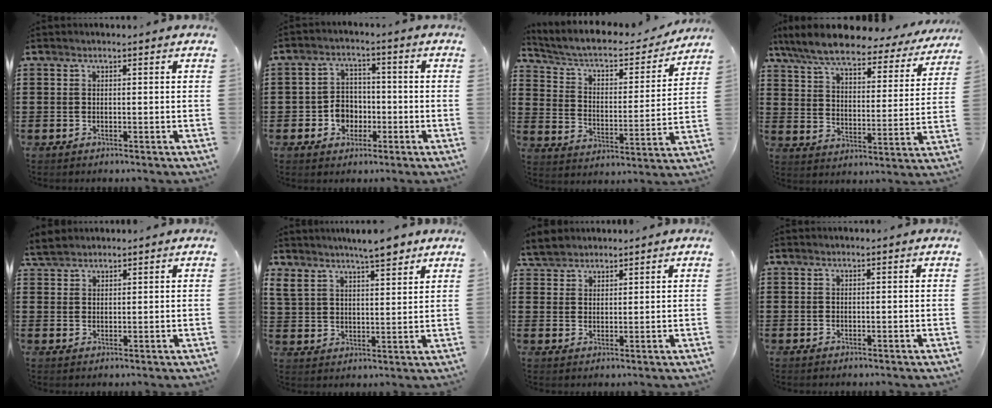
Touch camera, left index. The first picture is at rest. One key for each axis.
{"total": 5.0, "fx": -1.7, "fy": 4.1, "fz": 2.3, "tx": -0.051, "ty": 0.012, "tz": -0.033}
{"total": 5.4, "fx": 4.3, "fy": 1.8, "fz": 2.6, "tx": -0.073, "ty": -0.028, "tz": 0.067}
{"total": 8.0, "fx": 7.1, "fy": 1.0, "fz": 3.5, "tx": -0.098, "ty": -0.042, "tz": 0.121}
{"total": 2.7, "fx": 2.5, "fy": 0.7, "fz": 0.6, "tx": -0.019, "ty": 0.003, "tz": 0.050}
{"total": 7.0, "fx": 6.1, "fy": 2.1, "fz": 2.7, "tx": -0.074, "ty": -0.010, "tz": 0.113}
{"total": 3.0, "fx": 2.9, "fy": 1.0, "fz": 0.0, "tx": -0.011, "ty": 0.002, "tz": 0.056}
{"total": 0.0}